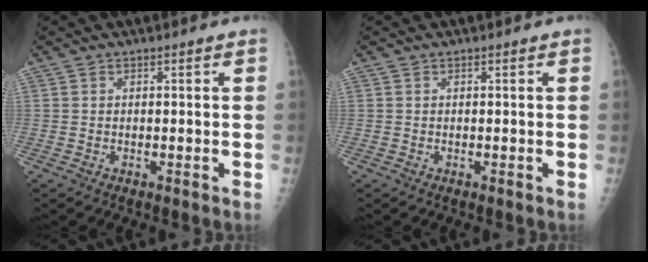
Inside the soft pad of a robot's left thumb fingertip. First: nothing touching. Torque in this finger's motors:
{"motor_torque": [0.00, 0.00, 0.00, 0.00, 0.00]}